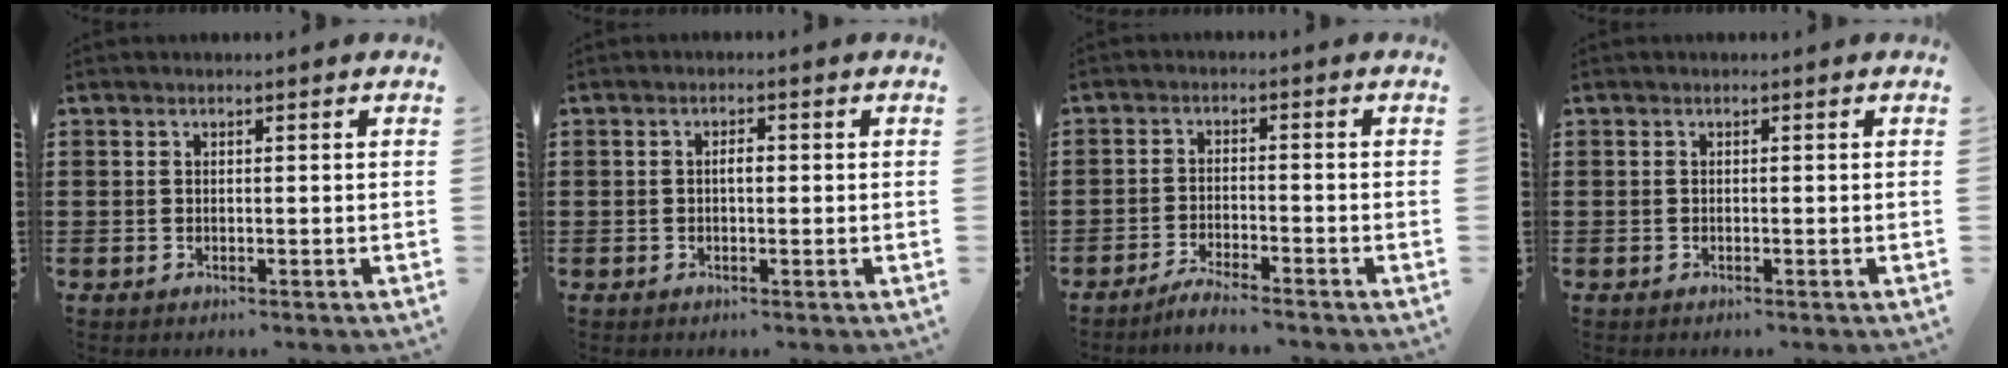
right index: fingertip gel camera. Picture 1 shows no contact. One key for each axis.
{"total": 1.6, "fx": 0.0, "fy": 0.6, "fz": 1.5, "tx": -0.028, "ty": 0.003, "tz": -0.002}
{"total": 2.9, "fx": -2.8, "fy": -0.2, "fz": 0.7, "tx": -0.014, "ty": 0.002, "tz": -0.057}
{"total": 0.0}